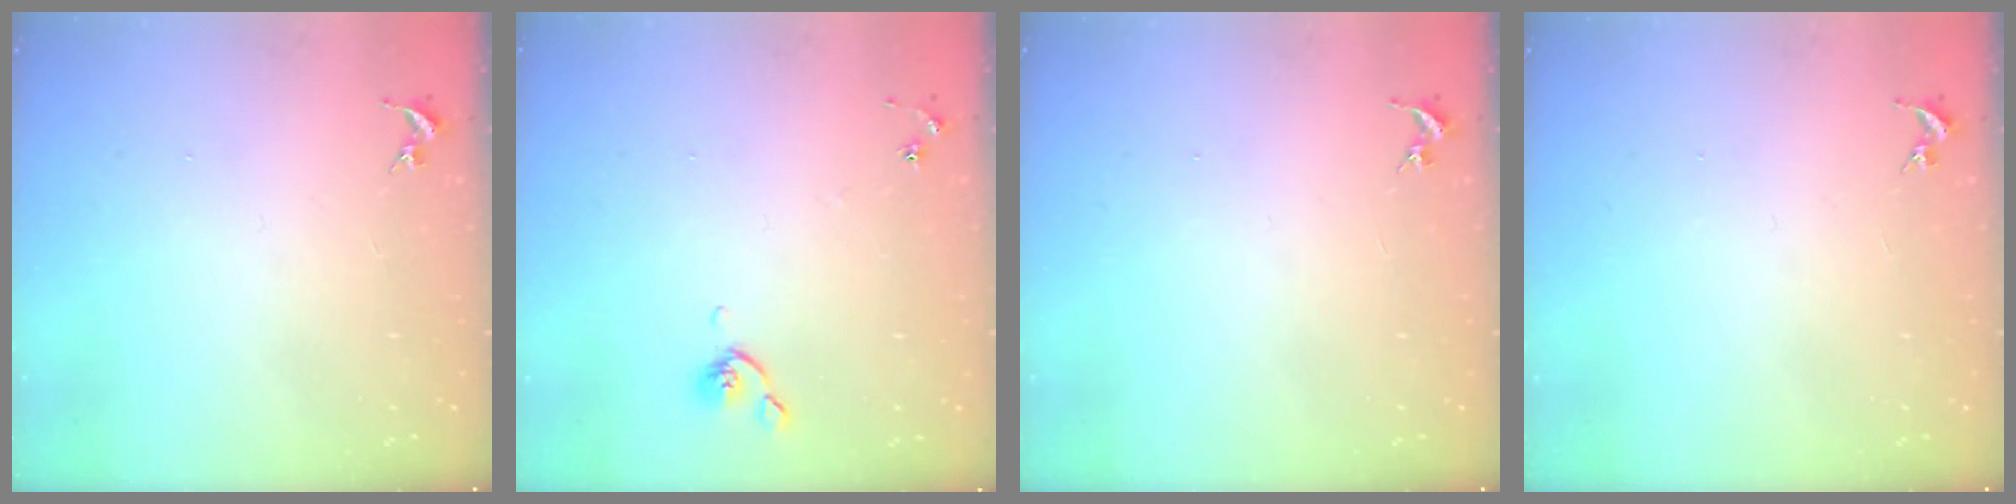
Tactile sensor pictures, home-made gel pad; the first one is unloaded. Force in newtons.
{"total": 4.4, "press": 4.3, "slide": 0.8}
{"total": 0.0}
{"total": 0.0}